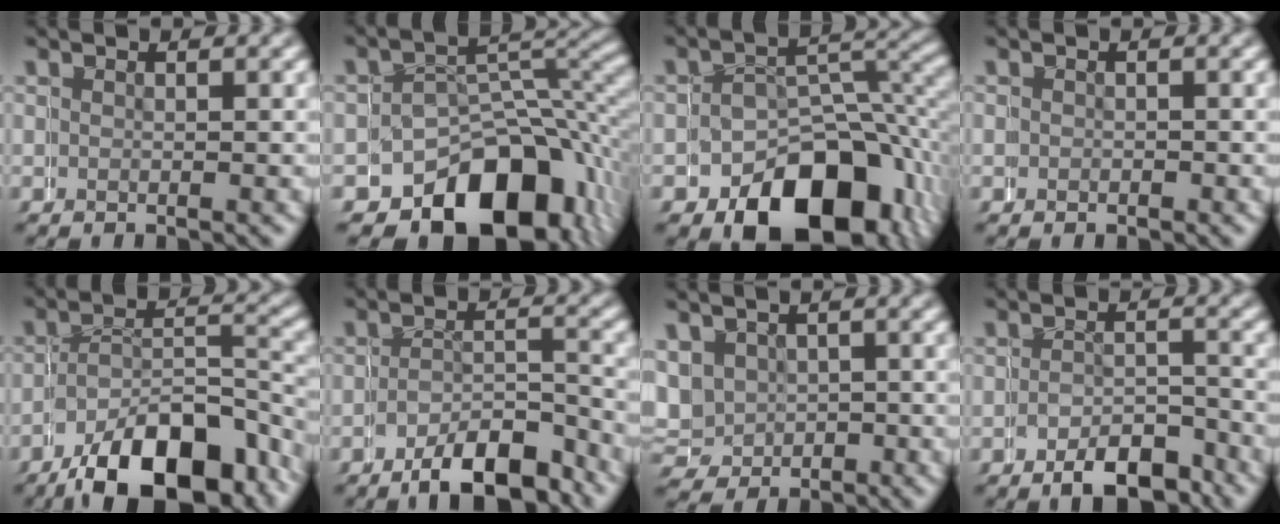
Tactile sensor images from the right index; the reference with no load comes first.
{"total": 10.6, "force": [-6.8, 6.4, 5.1], "torque": [-0.051, -0.023, -0.098]}
{"total": 8.6, "force": [-5.0, 5.2, 4.6], "torque": [-0.051, -0.016, -0.073]}
{"total": 1.0, "force": [-0.2, 1.0, -0.2], "torque": [-0.005, -0.004, -0.005]}
{"total": 11.0, "force": [-7.3, 5.3, 6.4], "torque": [-0.077, -0.026, -0.100]}
{"total": 6.8, "force": [-6.3, 2.3, 1.5], "torque": [-0.017, -0.014, -0.095]}
{"total": 5.1, "force": [0.0, 5.1, 0.1], "torque": [-0.010, -0.011, -0.003]}
{"total": 5.2, "force": [-4.5, 2.2, 1.3], "torque": [-0.007, -0.009, -0.074]}